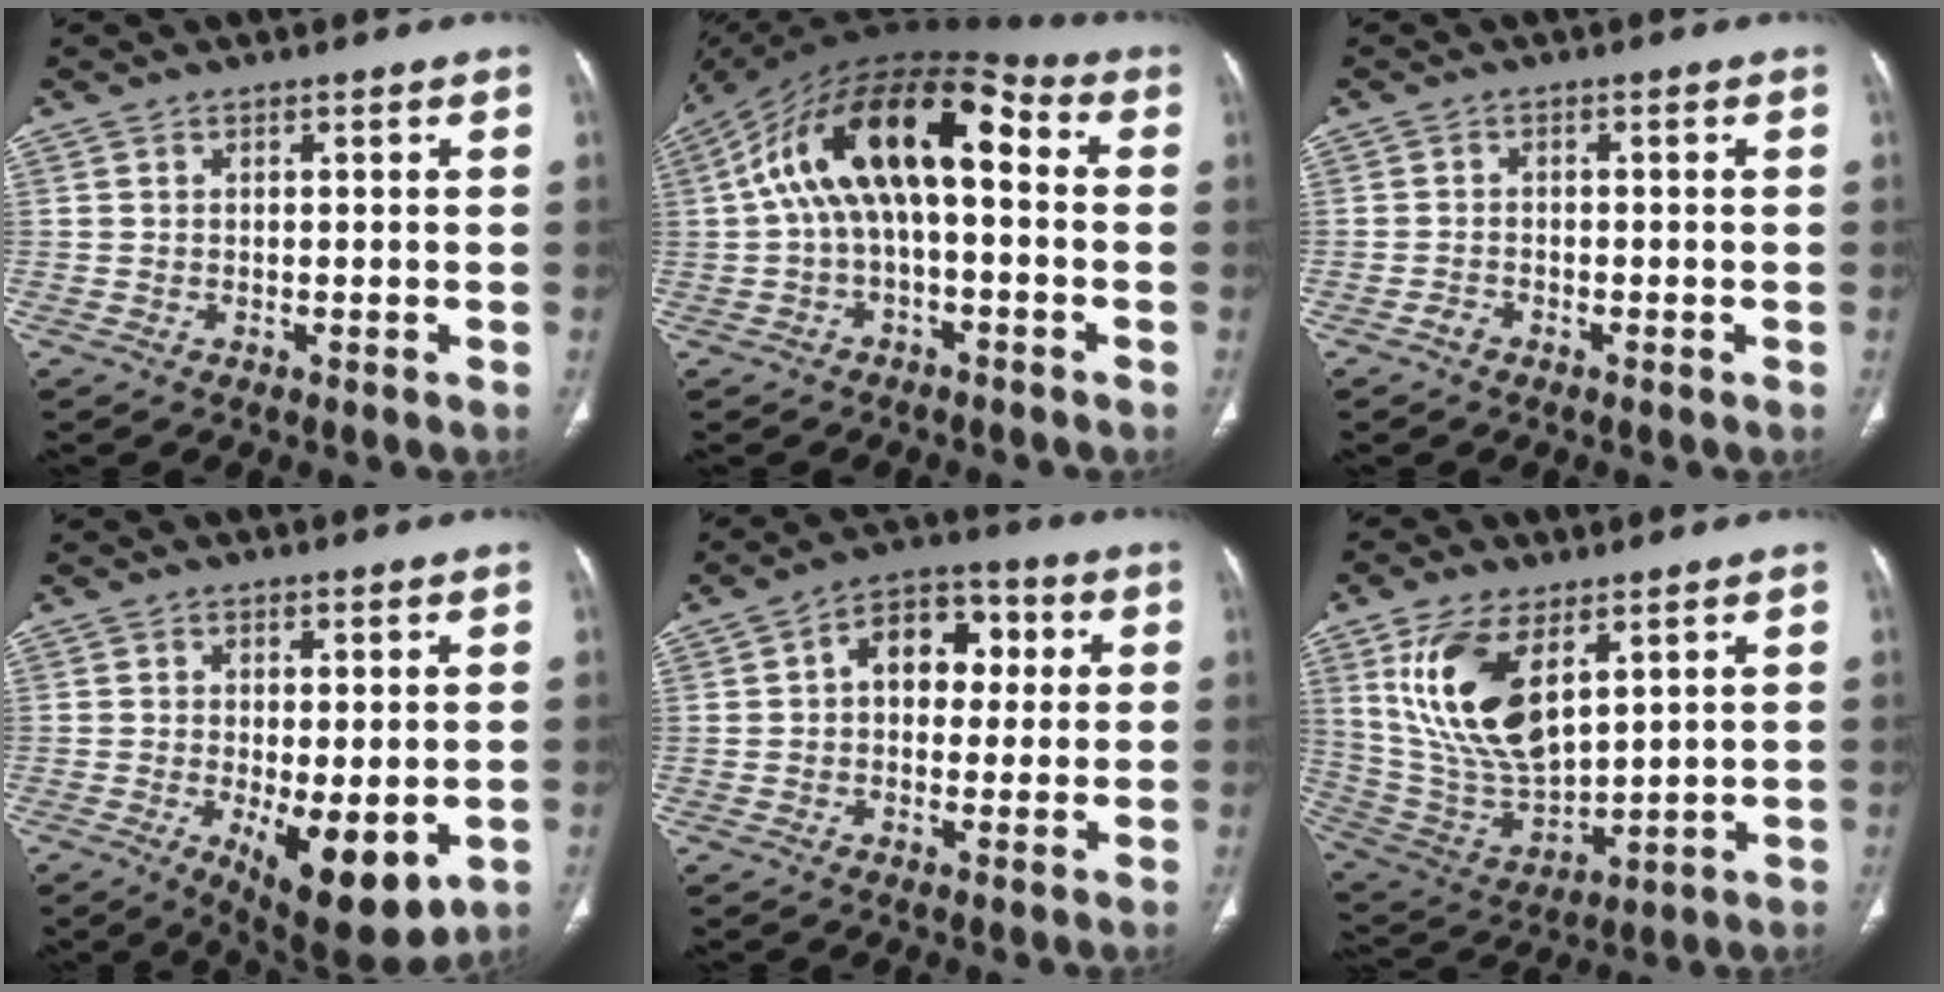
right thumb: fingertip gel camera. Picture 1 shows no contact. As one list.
[{"total": 17.8, "force": [1.4, 8.5, 15.6], "torque": [-0.262, 0.056, 0.013]}, {"total": 1.3, "force": [-1.0, 0.8, 0.4], "torque": [-0.010, 0.007, -0.020]}, {"total": 12.0, "force": [-2.8, 4.7, 10.7], "torque": [-0.153, -0.026, -0.026]}, {"total": 9.3, "force": [1.3, 6.6, 6.4], "torque": [-0.057, 0.026, 0.010]}, {"total": 17.3, "force": [7.2, 8.5, 13.2], "torque": [-0.247, -0.029, 0.155]}]